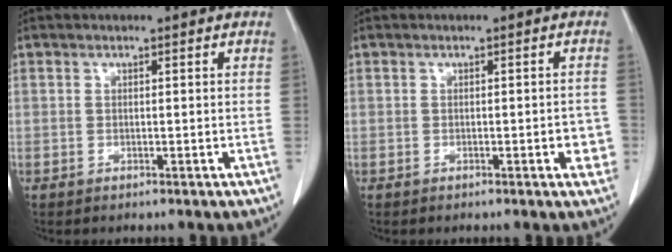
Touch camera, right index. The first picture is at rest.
{"total": 2.7, "force": [-1.0, 0.7, 2.4], "torque": [-0.019, 0.001, -0.014]}